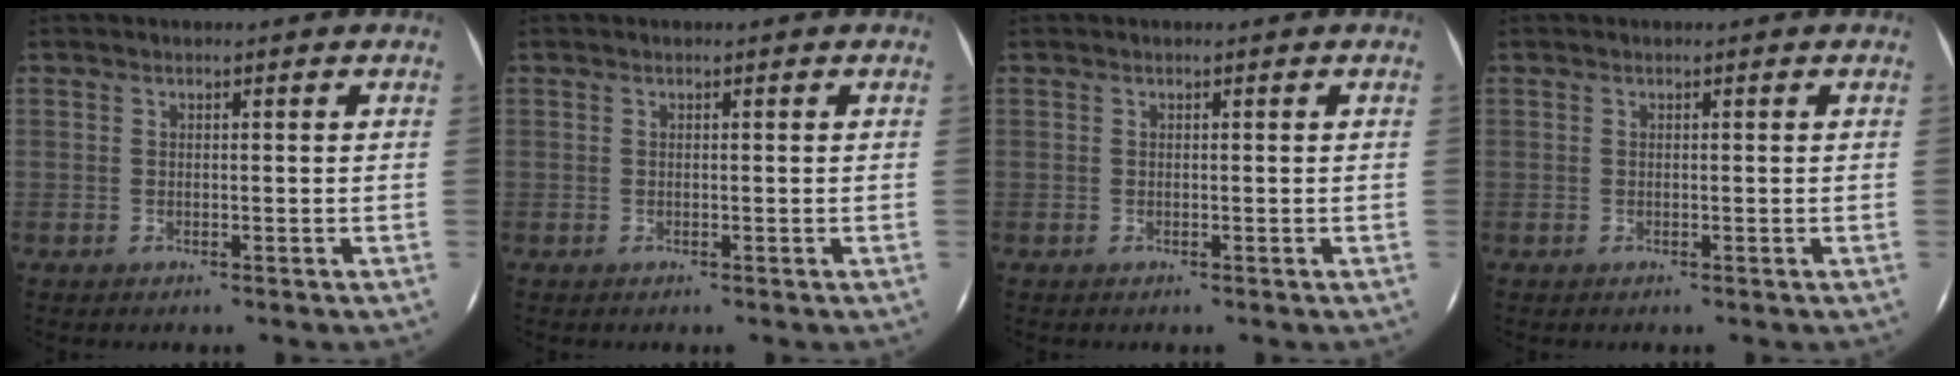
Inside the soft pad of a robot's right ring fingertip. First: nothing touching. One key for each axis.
{"total": 0.0}
{"total": 0.0}
{"total": 0.0}